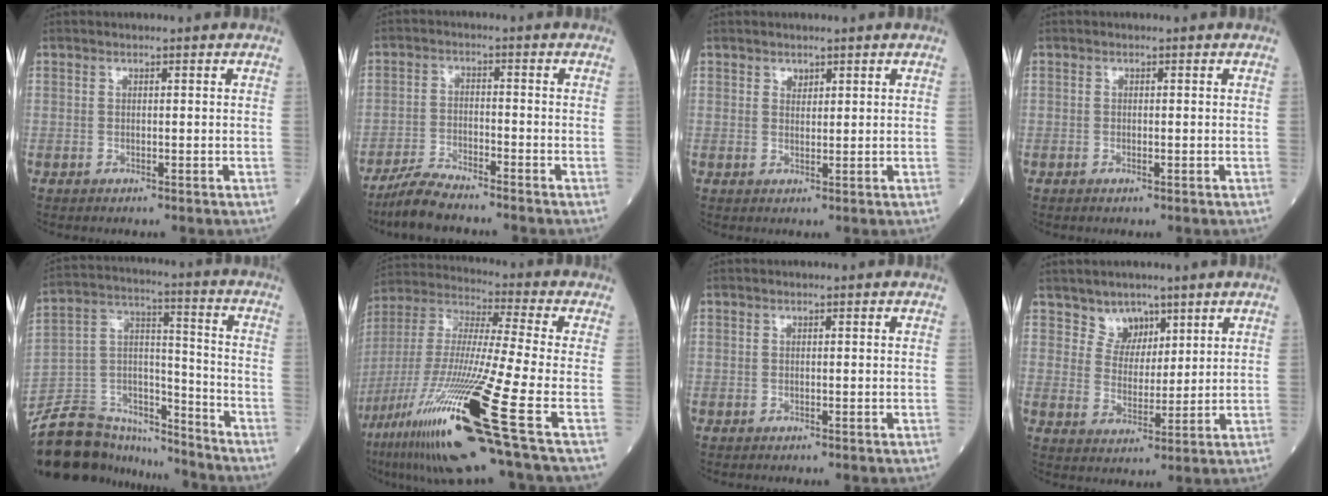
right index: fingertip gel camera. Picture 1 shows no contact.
{"total": 6.0, "force": [-5.5, 0.4, 2.5], "torque": [-0.050, -0.020, -0.107]}
{"total": 1.2, "force": [0.9, 0.8, 0.3], "torque": [-0.004, -0.004, 0.014]}
{"total": 0.7, "force": [-0.4, 0.2, 0.5], "torque": [-0.009, -0.001, -0.007]}
{"total": 19.5, "force": [-17.5, 6.7, 5.2], "torque": [-0.110, 0.039, -0.292]}
{"total": 24.3, "force": [-11.6, -0.2, 21.3], "torque": [-0.421, -0.059, -0.215]}
{"total": 0.0}
{"total": 4.5, "force": [3.4, 3.0, 0.4], "torque": [-0.002, -0.003, 0.062]}